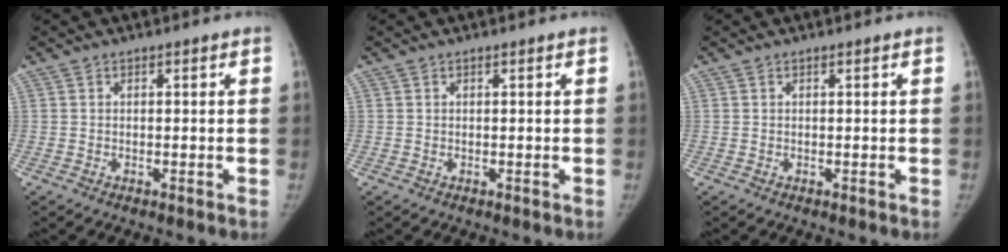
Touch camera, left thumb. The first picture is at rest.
{"total": 0.0}
{"total": 0.0}